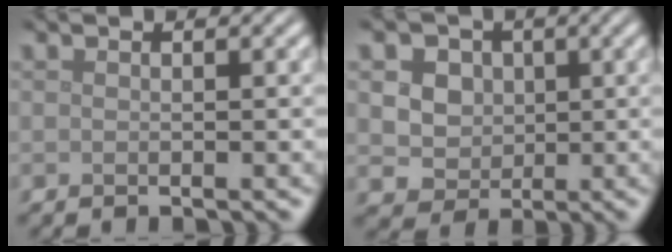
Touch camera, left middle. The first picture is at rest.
{"total": 8.1, "force": [2.5, 6.6, 3.9], "torque": [-0.058, 0.031, 0.024]}